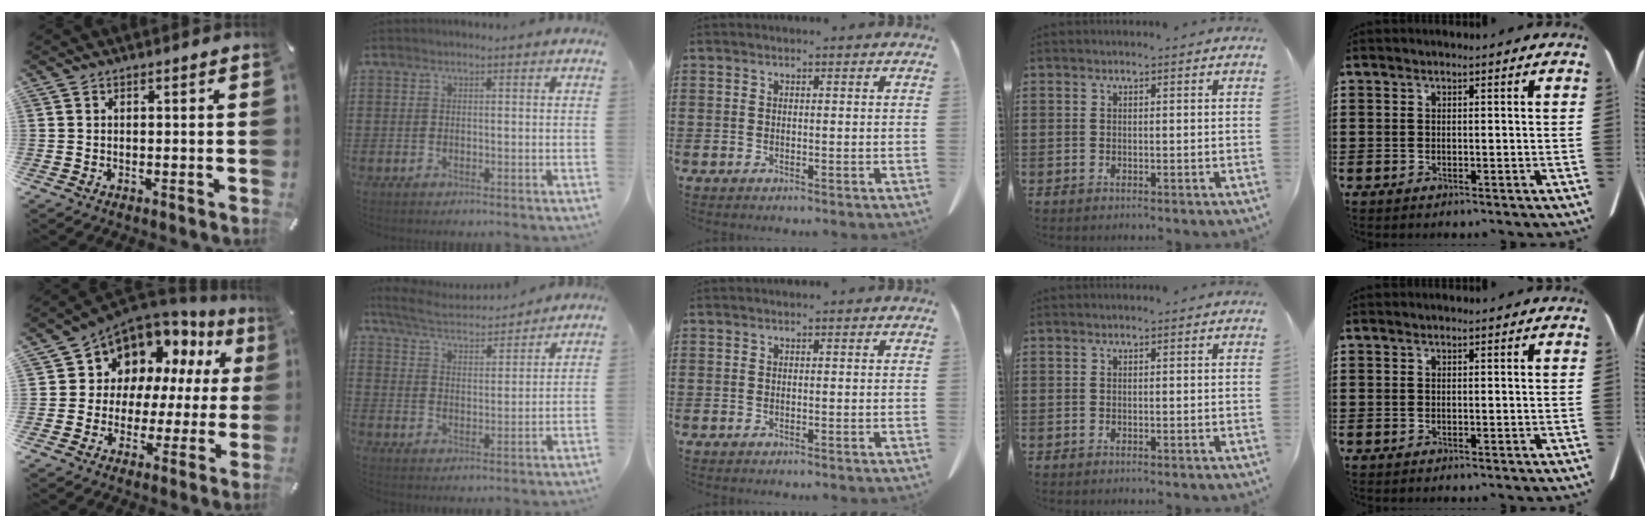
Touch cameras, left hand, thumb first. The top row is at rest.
{"thumb": {"total": 11.0, "force": [7.6, 7.8, 1.7], "torque": [-0.038, -0.079, 0.141]}, "index": {"total": 5.3, "force": [5.1, 0.6, 1.4], "torque": [-0.055, -0.030, 0.086]}}